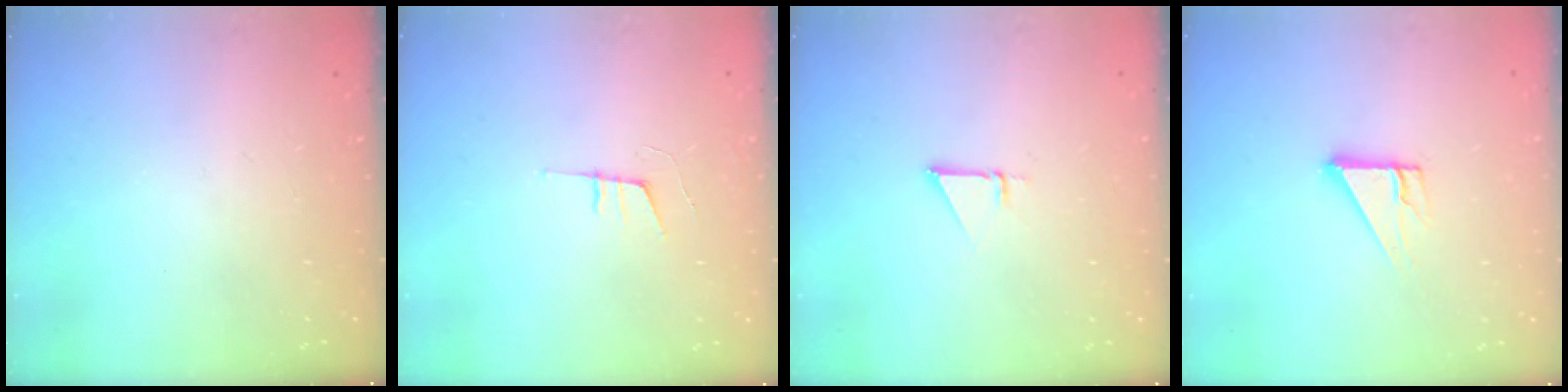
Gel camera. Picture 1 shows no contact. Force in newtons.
{"total": 6.1, "press": 5.2, "slide": 3.1}
{"total": 1.4, "press": 1.4, "slide": 0.0}
{"total": 5.1, "press": 5.0, "slide": 0.4}